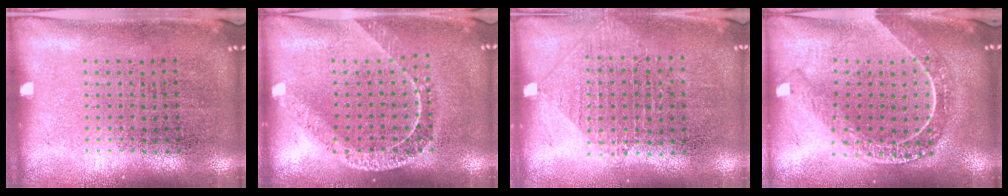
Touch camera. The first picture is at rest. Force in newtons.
{"total": 1.7, "press": 1.4, "slide": 1.0}
{"total": 1.0, "press": 0.9, "slide": 0.2}
{"total": 2.2, "press": 1.8, "slide": 1.2}